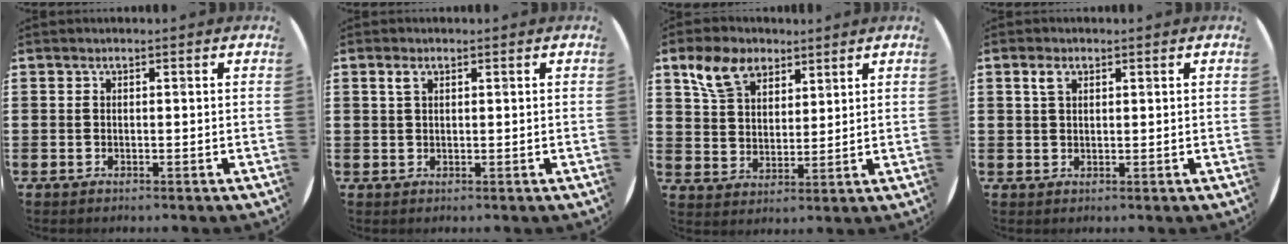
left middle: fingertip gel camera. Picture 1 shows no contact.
{"total": 1.0, "force": [0.5, 0.5, 0.6], "torque": [-0.005, 0.002, 0.007]}
{"total": 7.0, "force": [4.9, 4.0, 2.9], "torque": [-0.067, 0.003, 0.092]}
{"total": 2.0, "force": [1.2, 1.0, 1.2], "torque": [-0.018, 0.002, 0.020]}